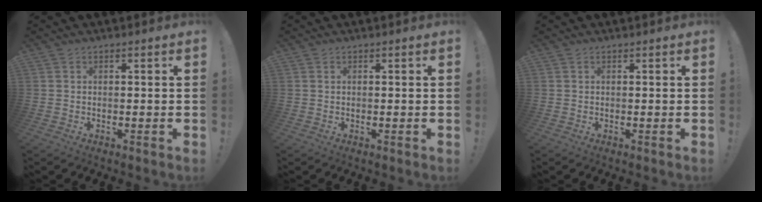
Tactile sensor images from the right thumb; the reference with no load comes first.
{"total": 0.0}
{"total": 0.0}